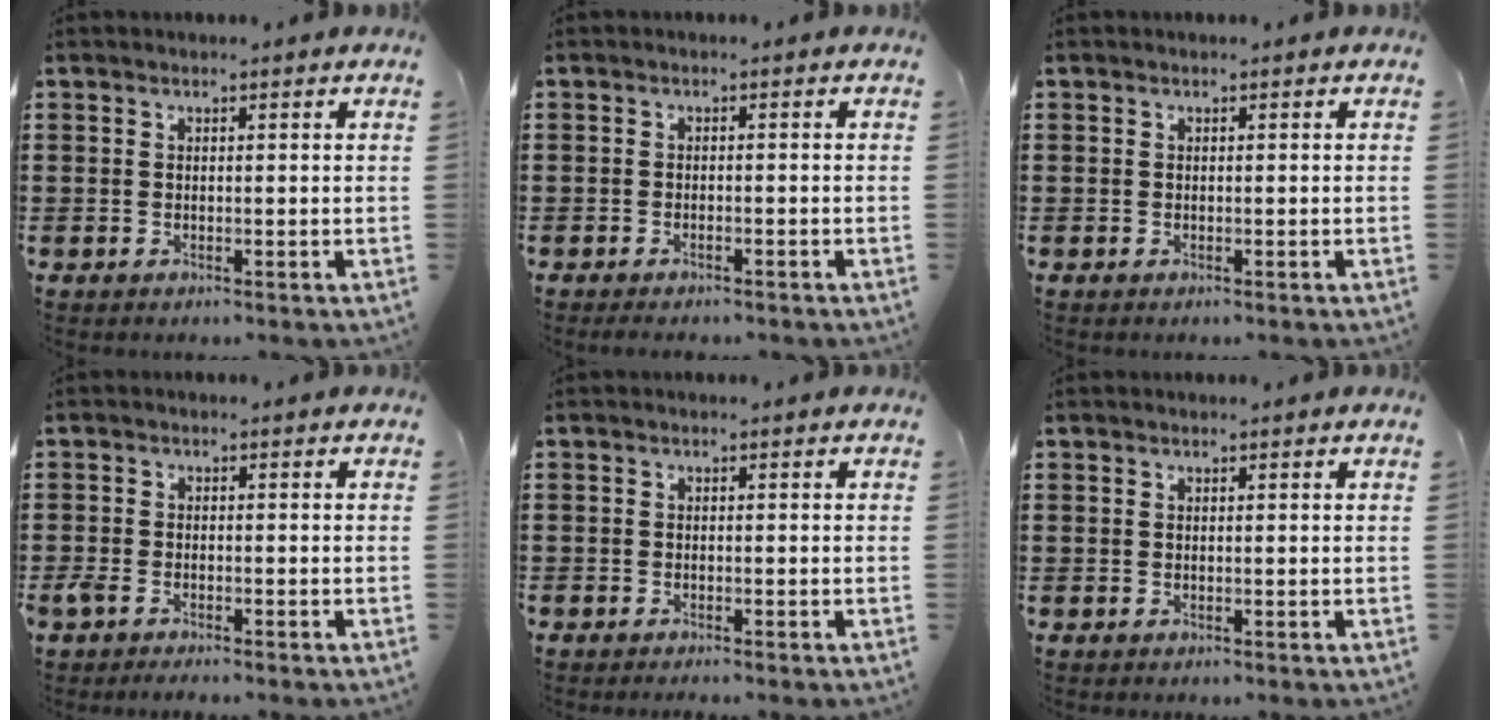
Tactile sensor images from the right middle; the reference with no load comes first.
{"total": 1.0, "force": [-0.9, 0.1, 0.4], "torque": [-0.010, -0.004, -0.016]}
{"total": 0.0}
{"total": 1.9, "force": [-1.5, 0.6, 0.9], "torque": [-0.032, -0.003, -0.035]}
{"total": 0.7, "force": [-0.7, 0.1, 0.0], "torque": [-0.002, -0.001, -0.014]}
{"total": 0.0}